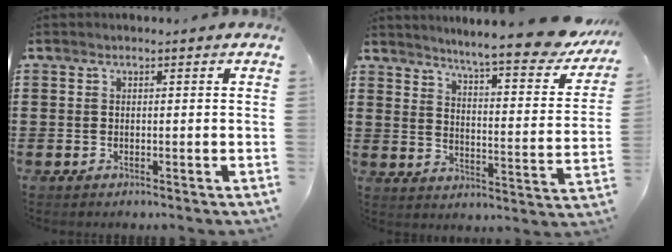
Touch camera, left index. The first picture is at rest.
{"total": 8.3, "force": [7.4, -0.7, 3.9], "torque": [-0.081, -0.057, 0.118]}